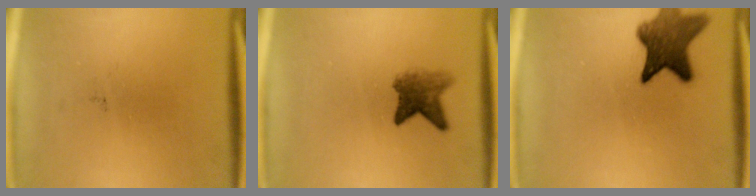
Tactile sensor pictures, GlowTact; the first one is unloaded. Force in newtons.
{"total": 4.1}
{"total": 8.3}